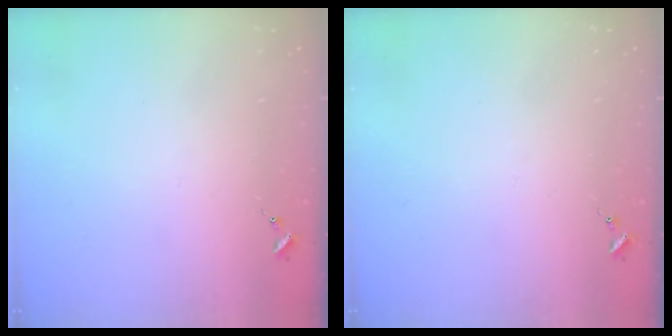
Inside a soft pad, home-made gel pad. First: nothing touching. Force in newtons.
{"total": 0.0}